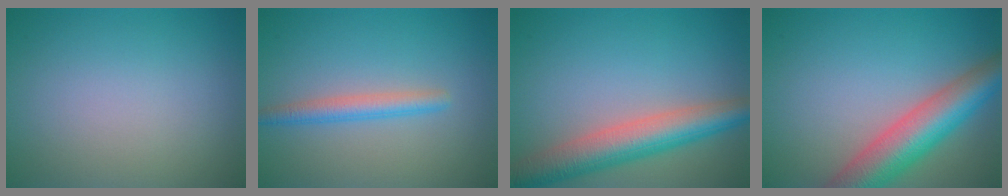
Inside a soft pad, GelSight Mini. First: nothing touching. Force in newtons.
{"total": 2.4, "press": 2.4, "slide": 0.1}
{"total": 6.6, "press": 6.6, "slide": 0.3}
{"total": 7.8, "press": 7.8, "slide": 0.4}